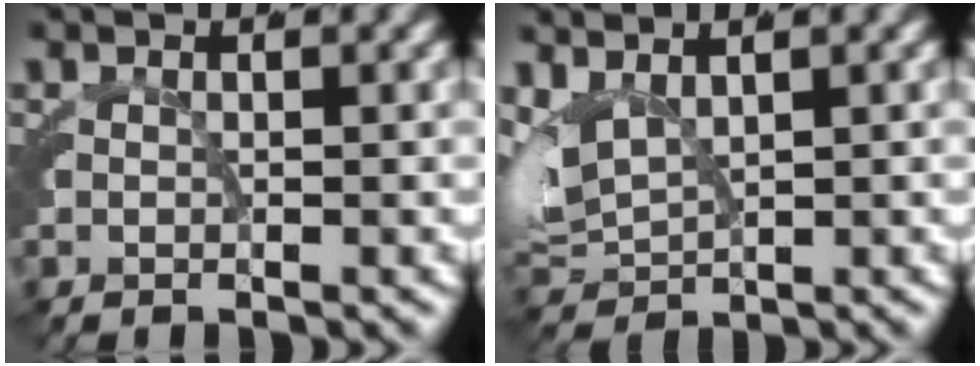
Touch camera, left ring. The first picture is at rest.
{"total": 6.2, "force": [1.0, 4.9, 3.7], "torque": [-0.115, -0.019, 0.025]}